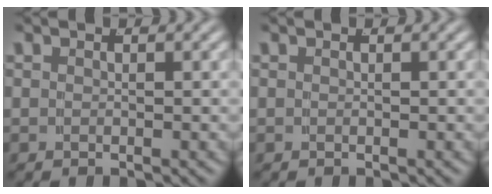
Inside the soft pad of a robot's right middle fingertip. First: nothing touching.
{"total": 0.0}